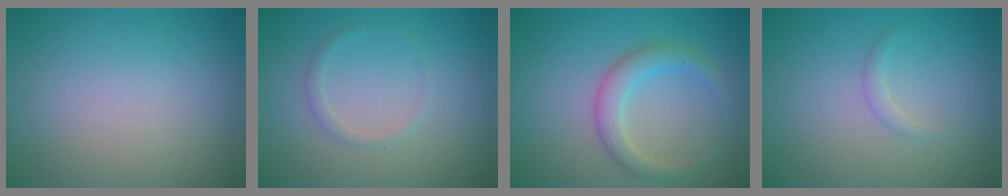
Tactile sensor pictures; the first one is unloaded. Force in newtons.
{"total": 0.9, "press": 0.9, "slide": 0.0}
{"total": 2.8, "press": 2.8, "slide": 0.2}
{"total": 0.8, "press": 0.8, "slide": 0.1}